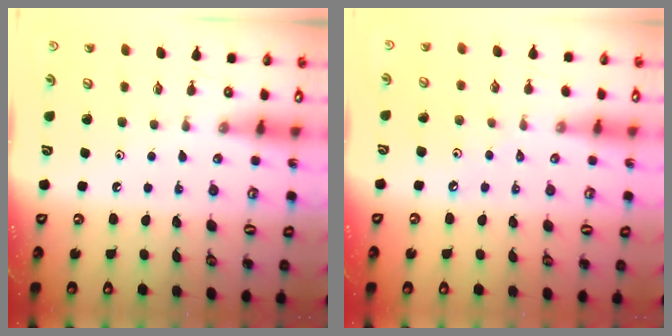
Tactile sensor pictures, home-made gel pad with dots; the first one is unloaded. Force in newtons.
{"total": 3.1, "press": 3.1, "slide": 0.1}